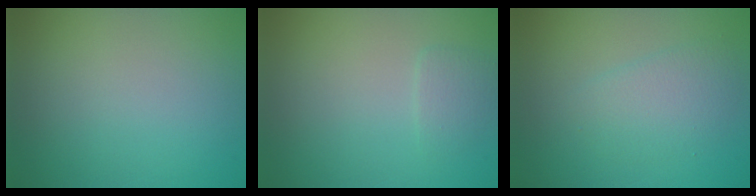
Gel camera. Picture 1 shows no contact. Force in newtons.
{"total": 1.2, "press": 1.1, "slide": 0.3}
{"total": 2.6, "press": 2.6, "slide": 0.0}